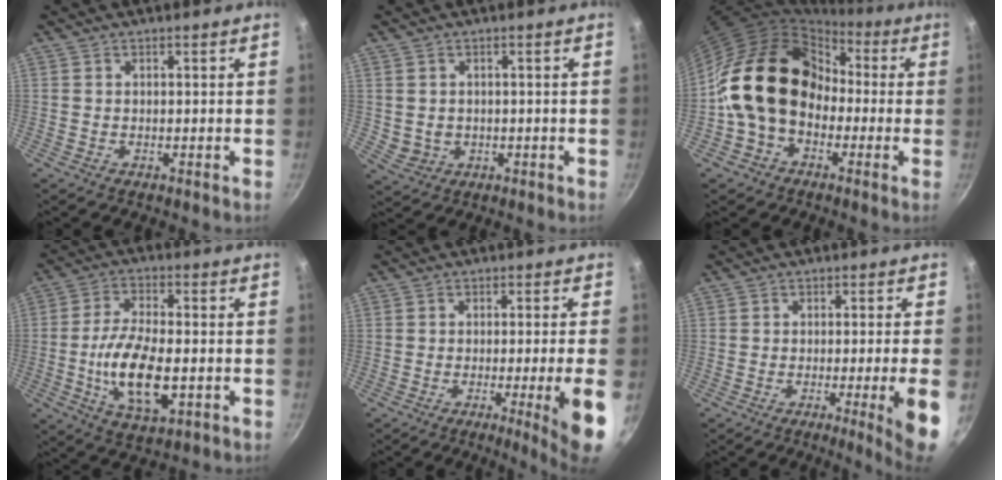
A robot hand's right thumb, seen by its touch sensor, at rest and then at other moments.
{"total": 3.5, "force": [0.0, 3.1, 1.6], "torque": [-0.020, 0.006, 0.014]}
{"total": 17.6, "force": [-1.0, 13.7, 11.0], "torque": [-0.159, 0.056, -0.030]}
{"total": 13.2, "force": [-2.6, 5.8, 11.6], "torque": [-0.216, 0.006, -0.049]}
{"total": 9.9, "force": [-2.8, -0.3, 9.5], "torque": [-0.131, 0.006, -0.034]}
{"total": 8.9, "force": [-2.6, -0.3, 8.5], "torque": [-0.116, 0.005, -0.032]}